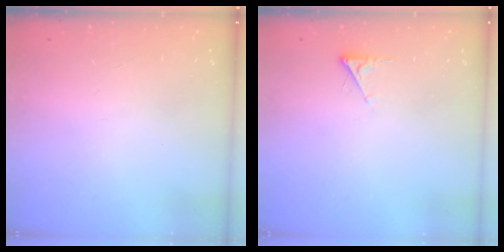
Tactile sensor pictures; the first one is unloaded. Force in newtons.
{"total": 1.8, "press": 1.7, "slide": 0.3}